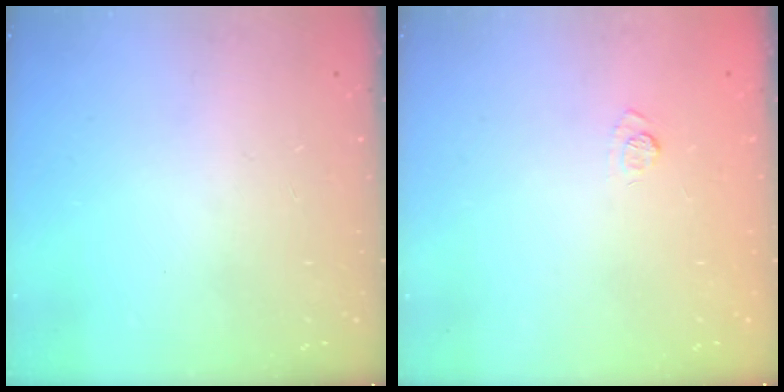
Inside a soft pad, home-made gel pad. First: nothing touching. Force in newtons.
{"total": 7.5, "press": 7.3, "slide": 1.4}